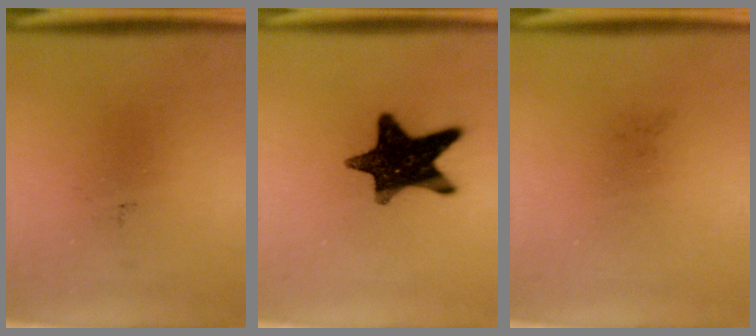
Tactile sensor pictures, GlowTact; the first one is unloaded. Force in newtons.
{"total": 14.4}
{"total": 0.0}